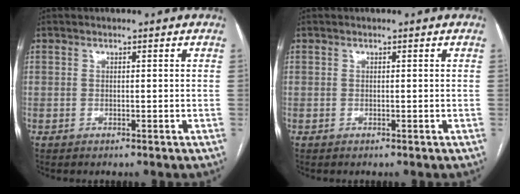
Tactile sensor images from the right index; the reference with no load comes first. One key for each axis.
{"total": 0.0}